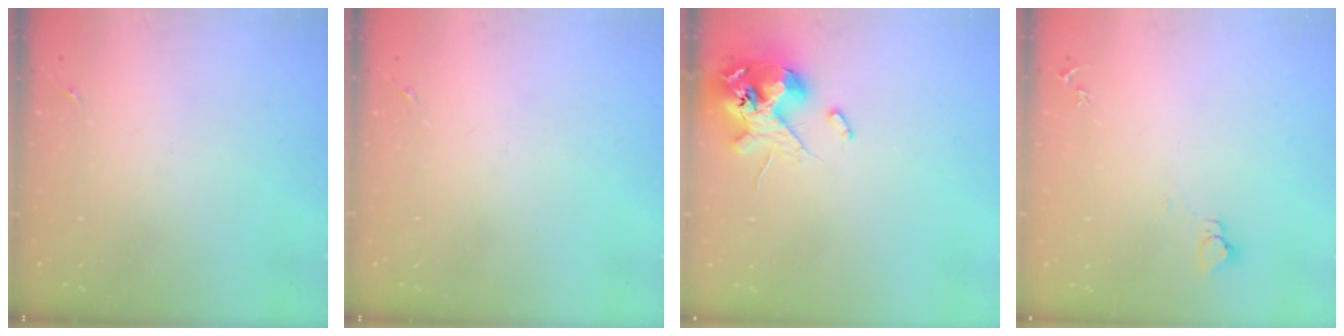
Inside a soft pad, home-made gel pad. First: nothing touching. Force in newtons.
{"total": 0.0}
{"total": 13.1, "press": 12.9, "slide": 2.2}
{"total": 2.7, "press": 2.7, "slide": 0.2}